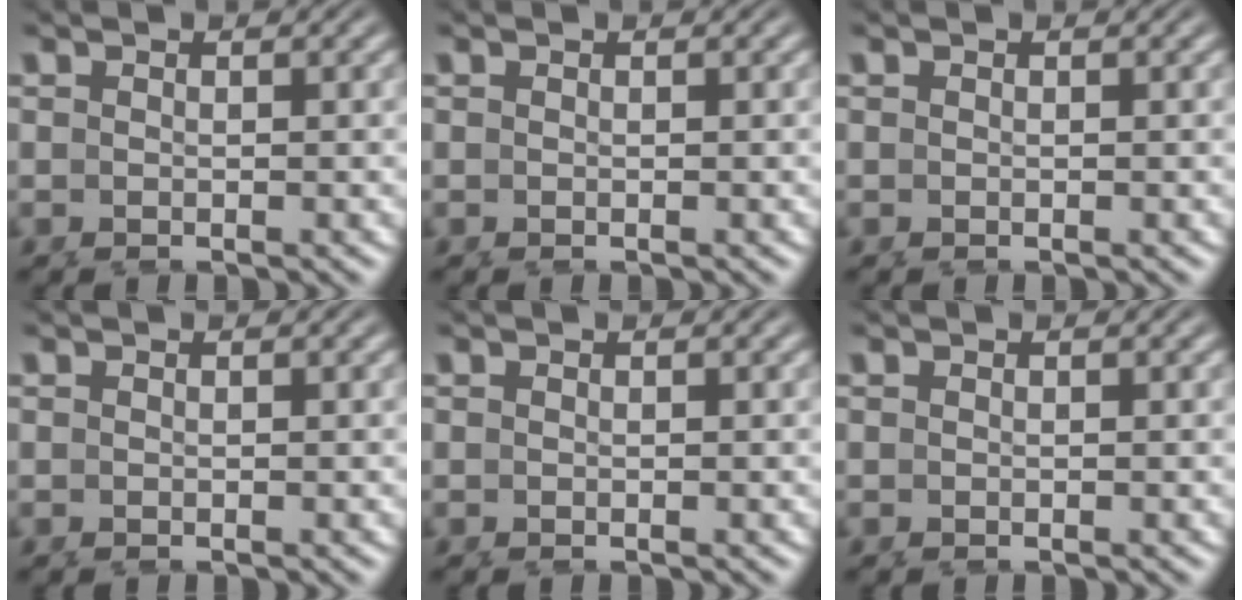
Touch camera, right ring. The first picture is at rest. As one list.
[{"total": 0.0}, {"total": 0.0}, {"total": 0.0}, {"total": 0.0}, {"total": 0.0}]